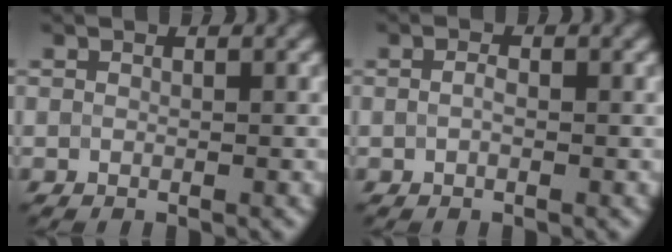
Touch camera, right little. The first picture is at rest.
{"total": 0.8, "force": [0.0, 0.5, 0.7], "torque": [-0.017, 0.001, -0.002]}